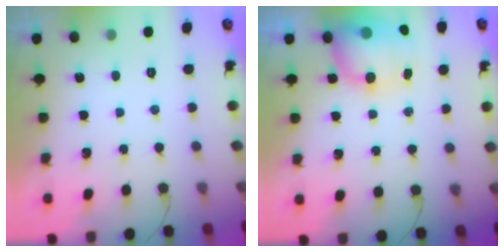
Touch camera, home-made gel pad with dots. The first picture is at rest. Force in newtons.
{"total": 9.4, "press": 8.5, "slide": 4.0}